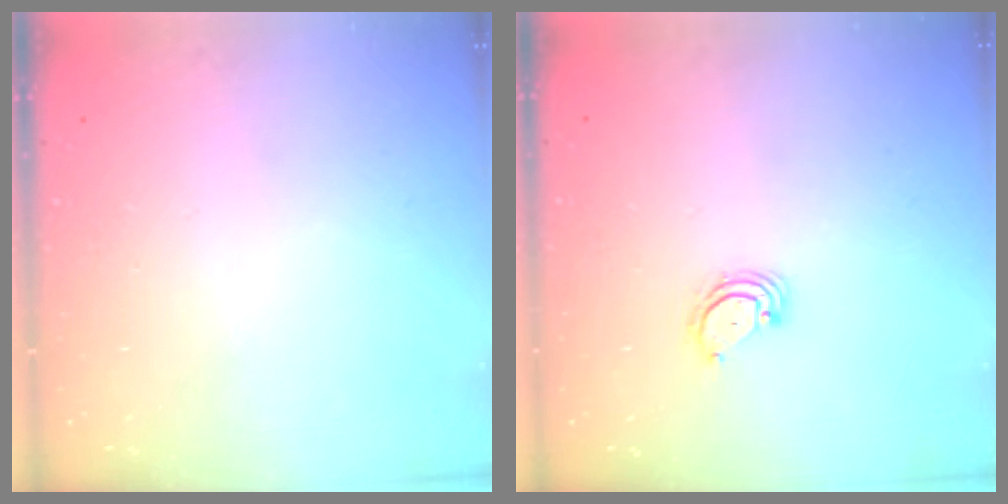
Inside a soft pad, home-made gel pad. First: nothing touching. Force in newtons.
{"total": 2.8, "press": 2.8, "slide": 0.3}